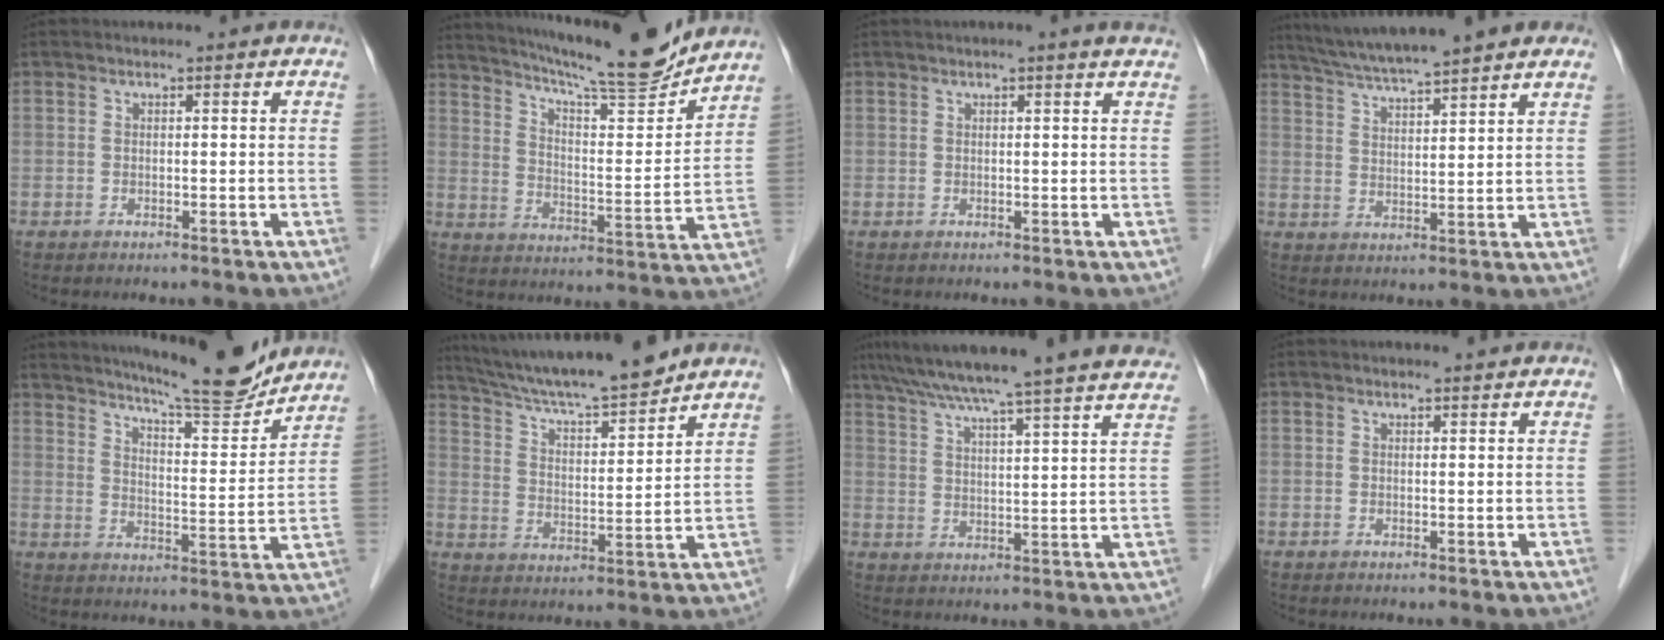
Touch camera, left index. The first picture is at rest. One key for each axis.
{"total": 17.4, "fx": 15.9, "fy": 0.4, "fz": 6.9, "tx": -0.121, "ty": -0.023, "tz": 0.236}
{"total": 3.1, "fx": 2.4, "fy": -0.2, "fz": 1.9, "tx": -0.024, "ty": 0.014, "tz": 0.024}
{"total": 13.7, "fx": 11.8, "fy": 0.5, "fz": 6.9, "tx": -0.119, "ty": 0.031, "tz": 0.177}
{"total": 15.7, "fx": 14.5, "fy": 0.7, "fz": 6.0, "tx": -0.099, "ty": -0.020, "tz": 0.205}
{"total": 16.2, "fx": 14.6, "fy": 0.8, "fz": 6.9, "tx": -0.123, "ty": 0.009, "tz": 0.242}
{"total": 25.6, "fx": 23.0, "fy": -0.8, "fz": 11.3, "tx": -0.188, "ty": -0.015, "tz": 0.301}
{"total": 1.8, "fx": 1.7, "fy": 0.0, "fz": 0.6, "tx": -0.010, "ty": 0.008, "tz": 0.025}